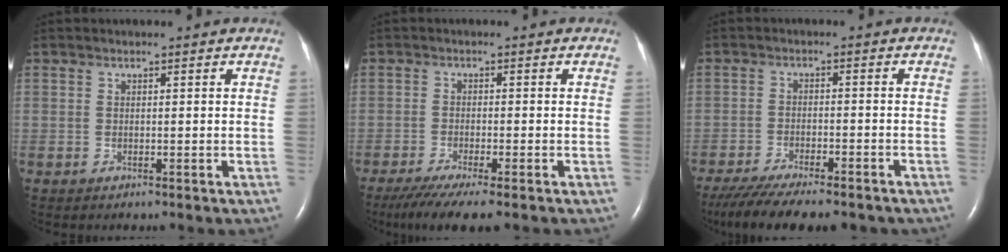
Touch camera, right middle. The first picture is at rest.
{"total": 7.6, "force": [-5.6, 0.5, 5.1], "torque": [-0.086, -0.021, -0.091]}
{"total": 16.2, "force": [-13.5, 3.4, 8.2], "torque": [-0.161, -0.029, -0.196]}